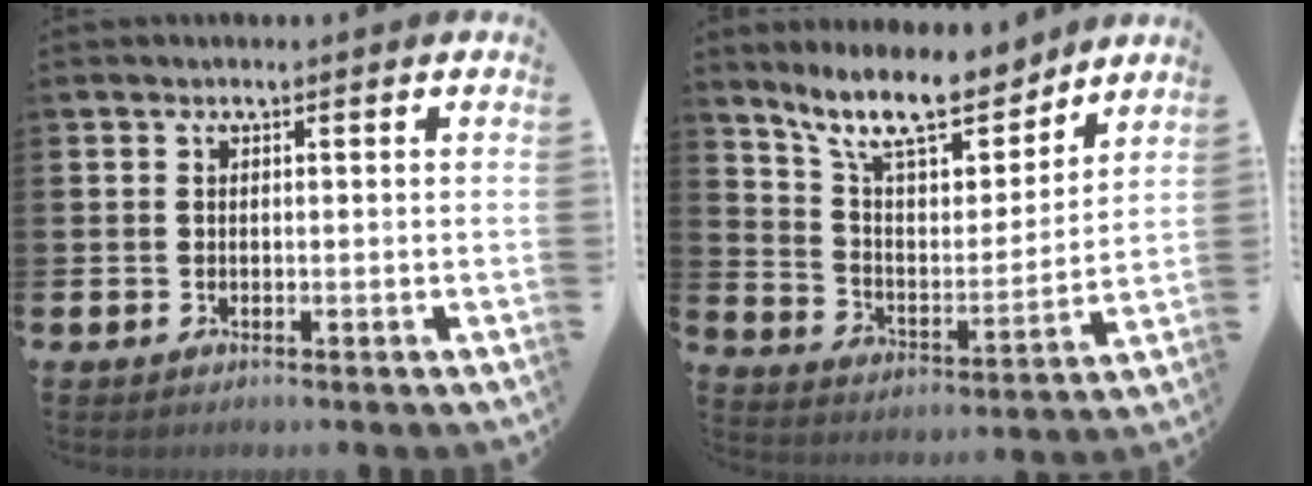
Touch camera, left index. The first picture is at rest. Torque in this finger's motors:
{"motor_torque": [0.61, -0.32, 0.92, 0.21]}